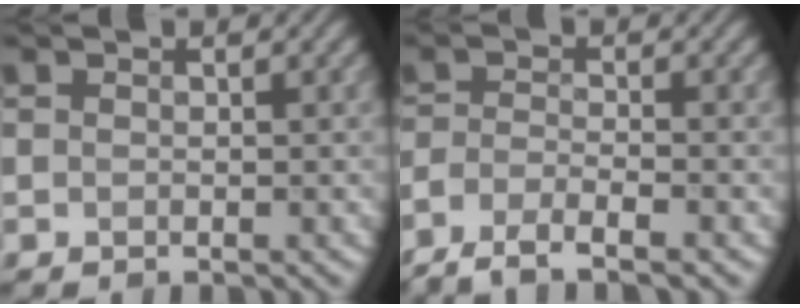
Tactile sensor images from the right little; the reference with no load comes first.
{"total": 4.2, "force": [-3.3, 0.6, 2.5], "torque": [-0.046, -0.002, -0.065]}